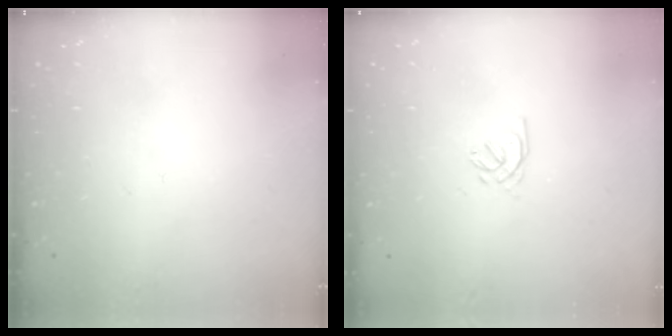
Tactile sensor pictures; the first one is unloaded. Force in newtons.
{"total": 1.4, "press": 1.3, "slide": 0.5}